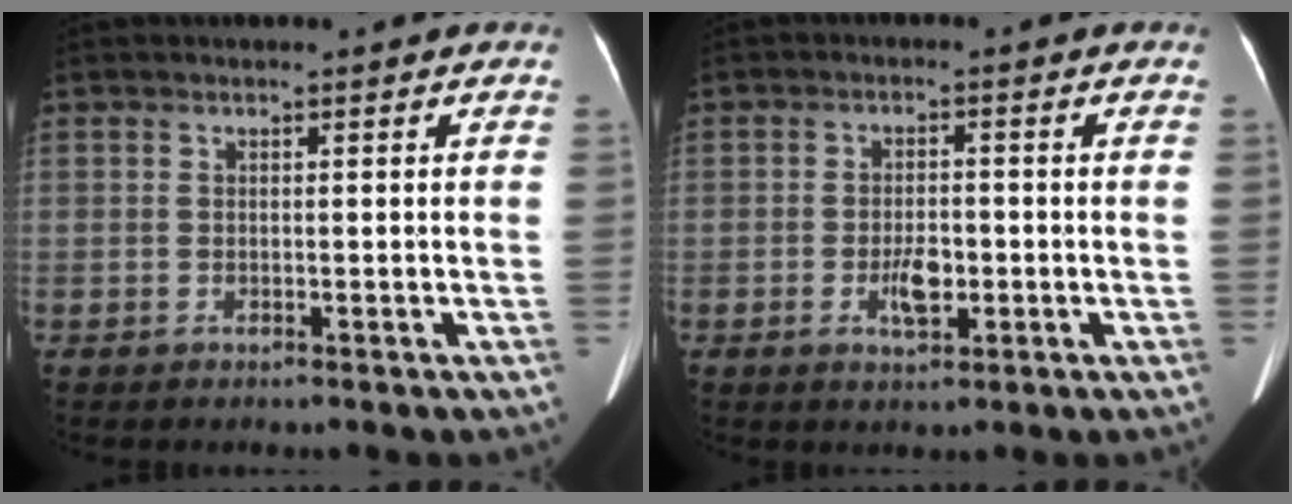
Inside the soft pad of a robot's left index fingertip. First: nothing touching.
{"total": 3.9, "force": [-1.2, 1.7, 3.3], "torque": [-0.061, 0.001, -0.017]}